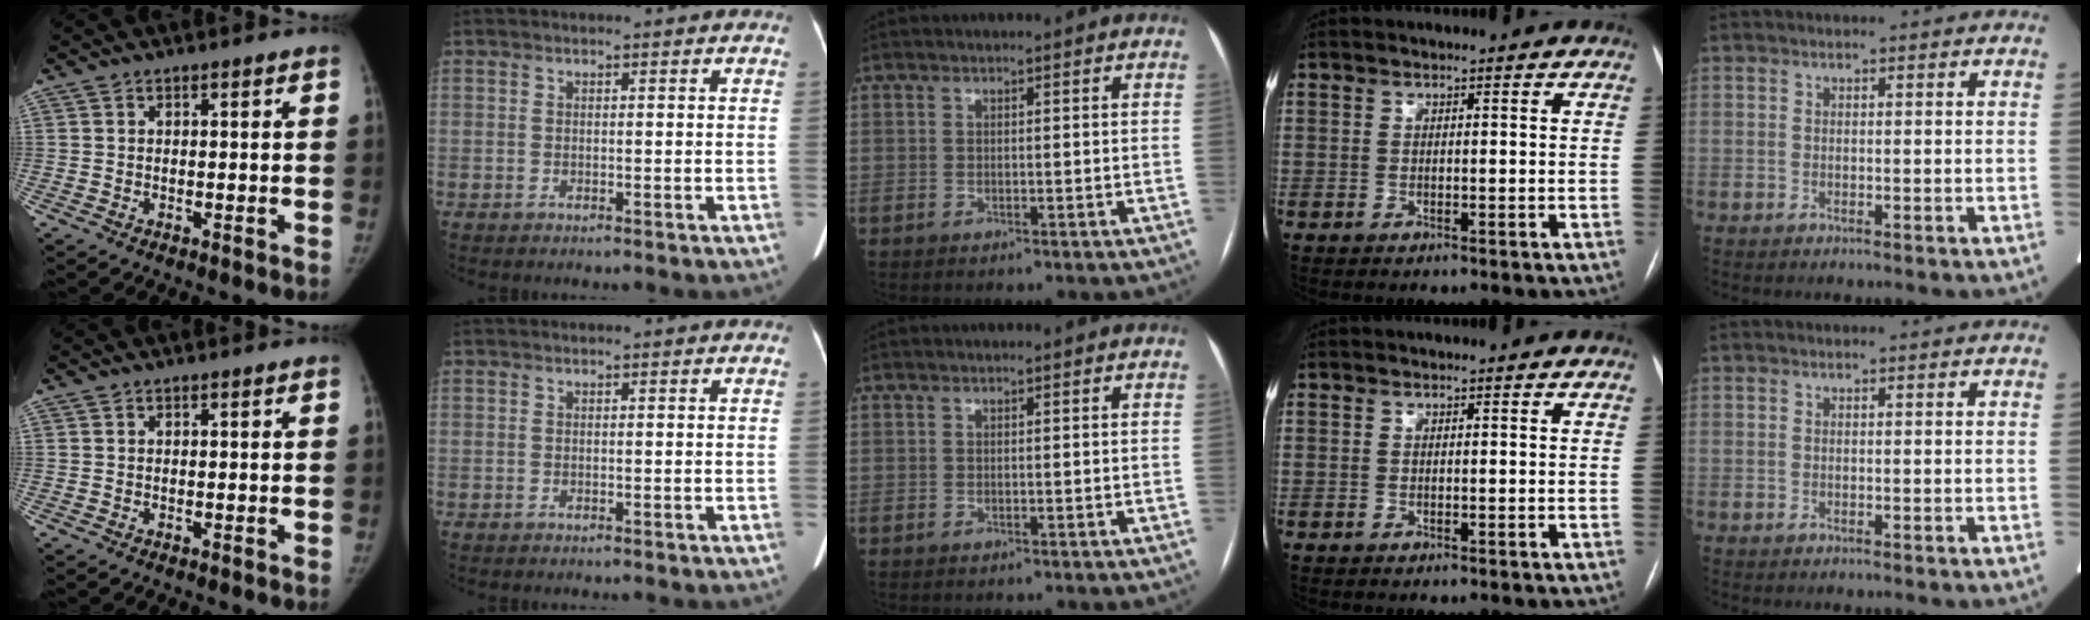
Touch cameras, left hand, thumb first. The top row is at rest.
{}